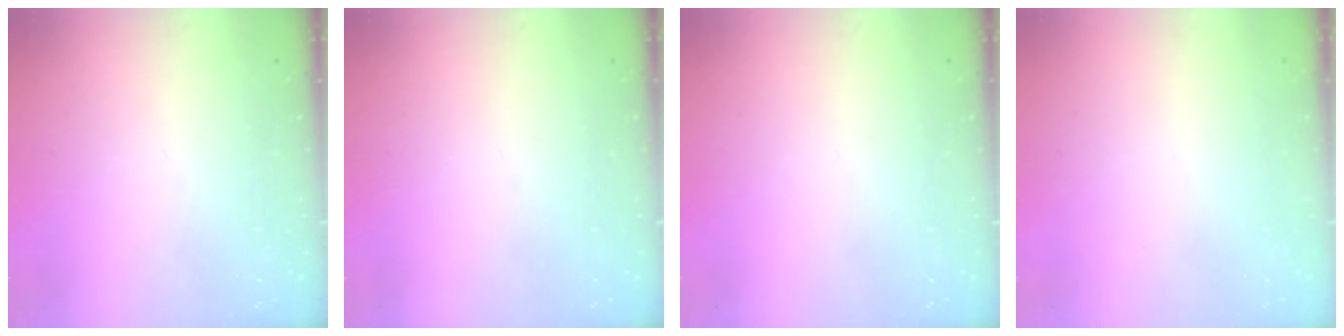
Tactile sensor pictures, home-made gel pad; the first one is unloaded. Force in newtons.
{"total": 0.0}
{"total": 0.0}
{"total": 1.7, "press": 1.7, "slide": 0.1}